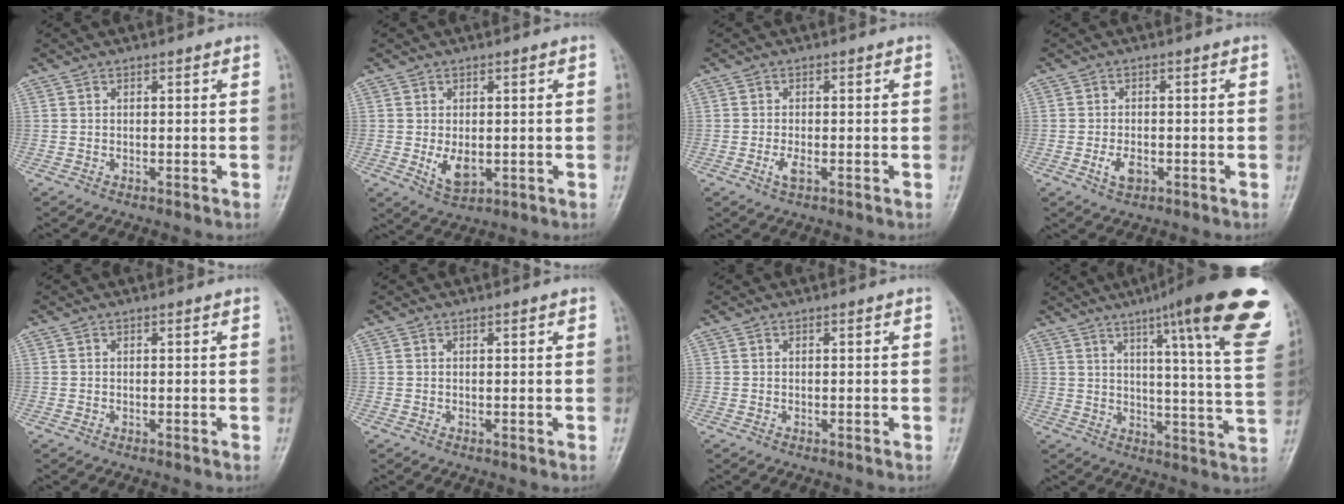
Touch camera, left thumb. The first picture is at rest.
{"total": 5.0, "force": [-0.6, 3.0, 3.9], "torque": [-0.059, -0.011, -0.002]}
{"total": 2.3, "force": [-0.8, 0.9, 1.9], "torque": [-0.043, -0.004, -0.016]}
{"total": 3.3, "force": [-1.3, 2.0, 2.4], "torque": [-0.043, 0.004, -0.021]}
{"total": 0.0}
{"total": 0.7, "force": [0.3, 0.2, 0.5], "torque": [-0.008, 0.000, 0.004]}
{"total": 0.0}
{"total": 25.0, "force": [14.5, 3.5, 20.1], "torque": [-0.254, -0.048, 0.184]}